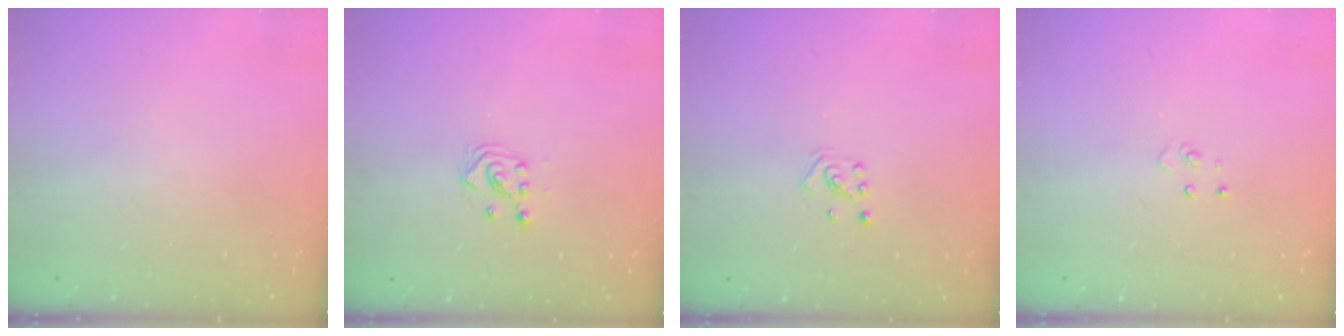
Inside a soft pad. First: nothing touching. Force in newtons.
{"total": 3.0, "press": 2.8, "slide": 1.0}
{"total": 2.2, "press": 2.2, "slide": 0.3}
{"total": 3.6, "press": 3.6, "slide": 0.4}